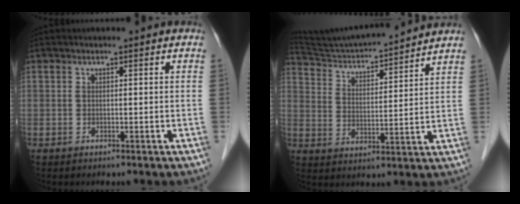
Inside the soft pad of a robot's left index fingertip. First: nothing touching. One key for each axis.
{"total": 16.0, "fx": 15.1, "fy": 0.4, "fz": 5.3, "tx": -0.100, "ty": 0.011, "tz": 0.239}